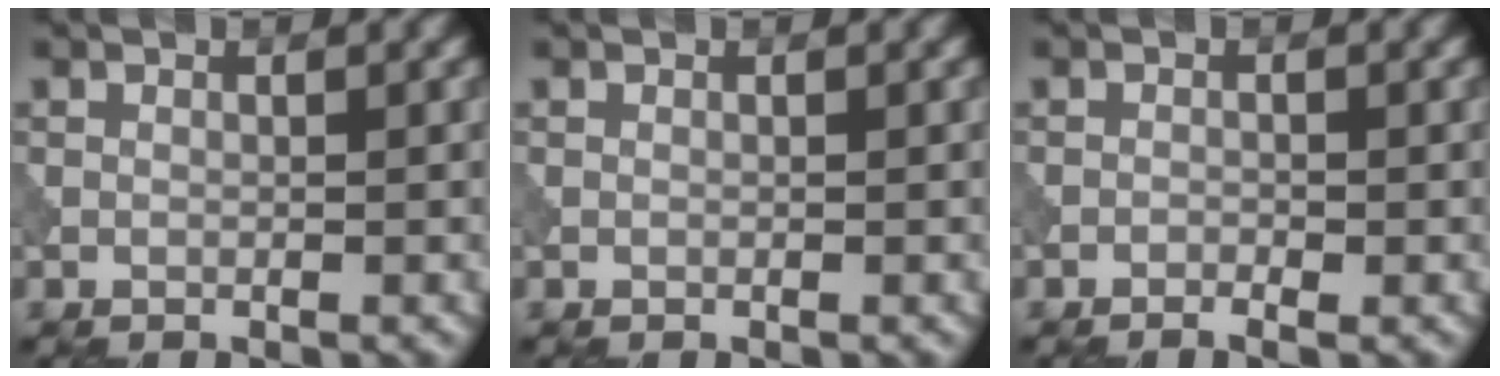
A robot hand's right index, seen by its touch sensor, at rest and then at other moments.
{"total": 0.0}
{"total": 0.7, "force": [-0.5, 0.2, 0.5], "torque": [-0.008, -0.001, -0.010]}